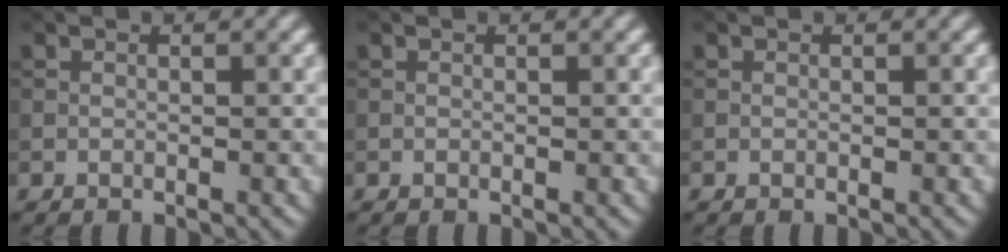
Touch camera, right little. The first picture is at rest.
{"total": 0.0}
{"total": 0.0}